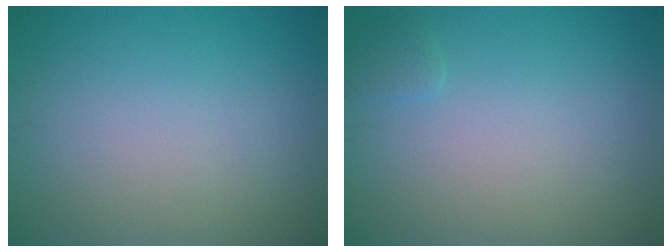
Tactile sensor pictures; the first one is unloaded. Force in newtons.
{"total": 0.8, "press": 0.8, "slide": 0.1}